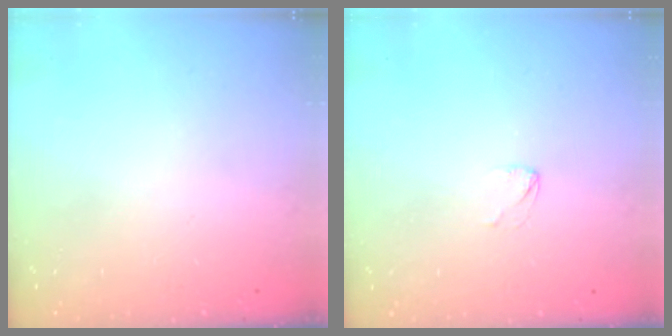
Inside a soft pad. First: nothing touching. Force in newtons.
{"total": 2.7, "press": 2.7, "slide": 0.2}